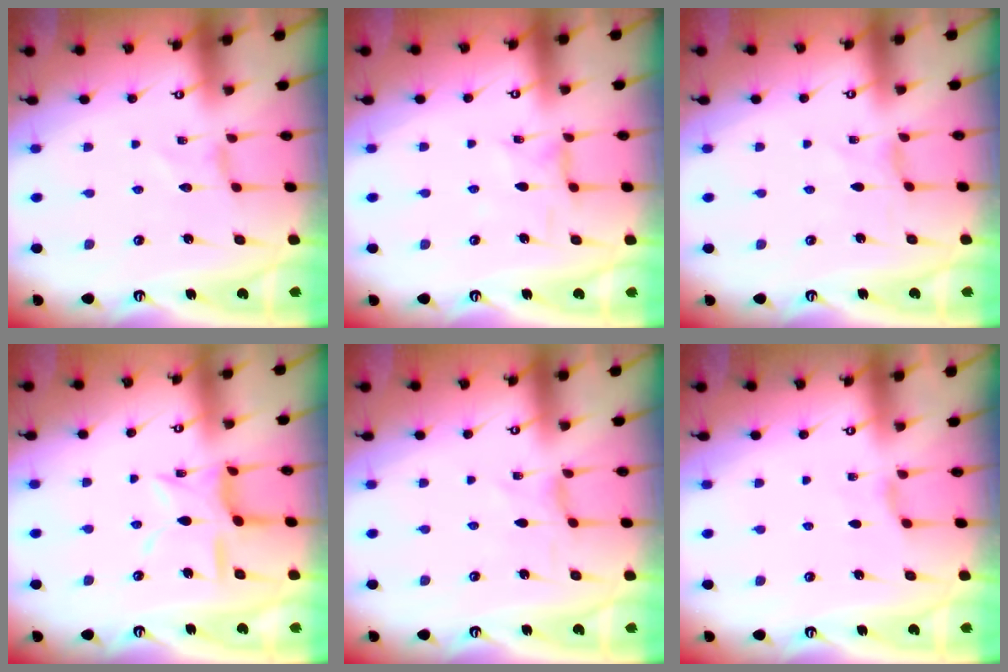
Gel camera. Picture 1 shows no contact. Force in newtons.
{"total": 1.4, "press": 1.4, "slide": 0.3}
{"total": 0.0}
{"total": 10.9, "press": 10.8, "slide": 0.9}
{"total": 0.0}
{"total": 1.9, "press": 1.9, "slide": 0.4}